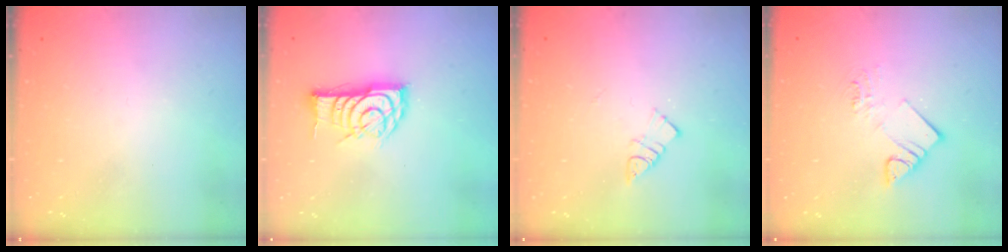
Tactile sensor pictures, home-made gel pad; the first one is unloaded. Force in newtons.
{"total": 13.1, "press": 13.1, "slide": 0.5}
{"total": 5.6, "press": 5.6, "slide": 0.2}
{"total": 7.5, "press": 7.5, "slide": 0.4}